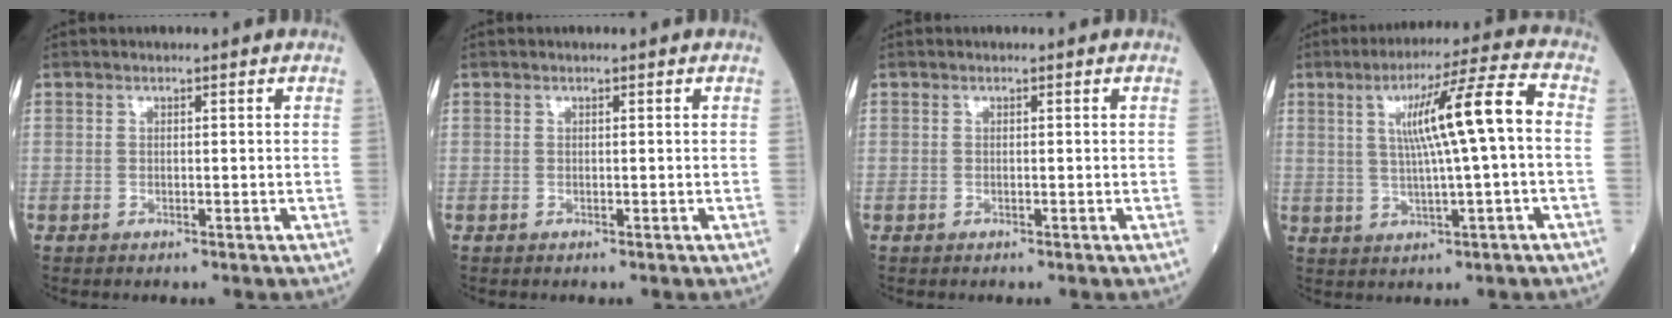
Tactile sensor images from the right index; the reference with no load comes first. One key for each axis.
{"total": 0.0}
{"total": 0.0}
{"total": 11.0, "fx": 1.2, "fy": -0.3, "fz": 11.0, "tx": -0.177, "ty": 0.015, "tz": 0.022}